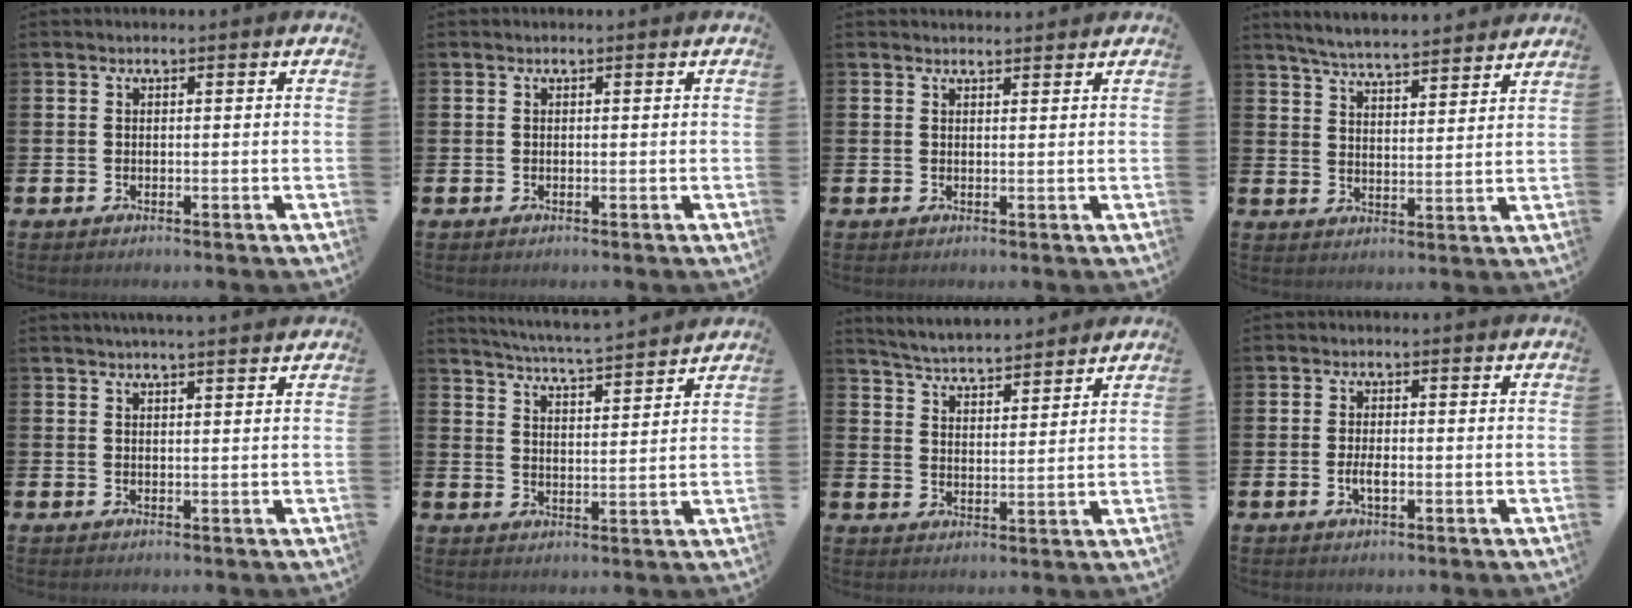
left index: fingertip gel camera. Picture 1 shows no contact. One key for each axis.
{"total": 0.0}
{"total": 1.3, "fx": 1.3, "fy": 0.1, "fz": 0.0, "tx": 0.005, "ty": -0.005, "tz": 0.022}
{"total": 5.6, "fx": 5.6, "fy": 0.1, "fz": 0.7, "tx": -0.031, "ty": -0.036, "tz": 0.098}
{"total": 2.3, "fx": 2.2, "fy": -0.2, "fz": 0.7, "tx": -0.009, "ty": -0.008, "tz": 0.039}
{"total": 5.3, "fx": 5.2, "fy": -0.5, "fz": 0.7, "tx": -0.037, "ty": -0.038, "tz": 0.091}
{"total": 5.0, "fx": 4.9, "fy": 0.2, "fz": 0.2, "tx": -0.027, "ty": -0.032, "tz": 0.088}
{"total": 2.0, "fx": -0.4, "fy": 0.8, "fz": 1.8, "tx": -0.032, "ty": -0.001, "tz": -0.008}